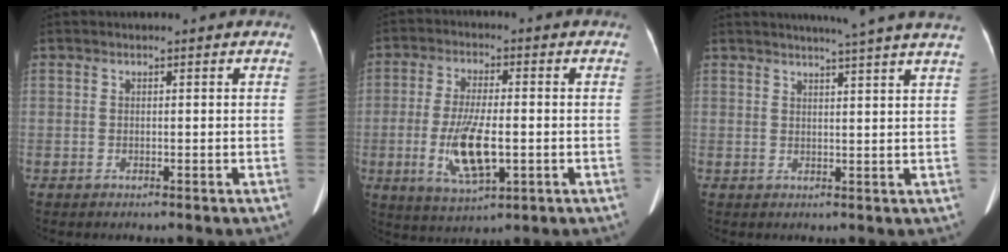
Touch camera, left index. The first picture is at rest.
{"total": 9.7, "force": [-2.0, 2.8, 9.0], "torque": [-0.184, -0.009, -0.030]}
{"total": 10.6, "force": [9.2, -1.2, 5.1], "torque": [-0.071, -0.003, 0.096]}